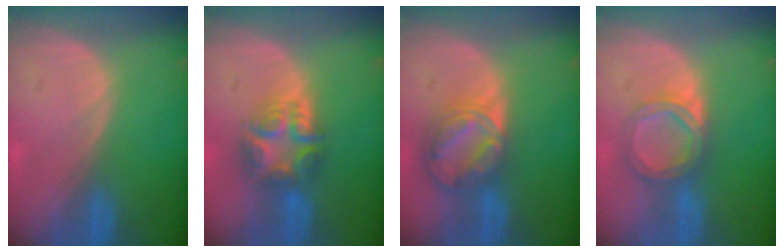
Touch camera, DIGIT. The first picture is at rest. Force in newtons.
{"total": 7.8, "press": 6.7, "slide": 4.1}
{"total": 8.5, "press": 7.2, "slide": 4.5}
{"total": 5.6, "press": 5.3, "slide": 1.9}